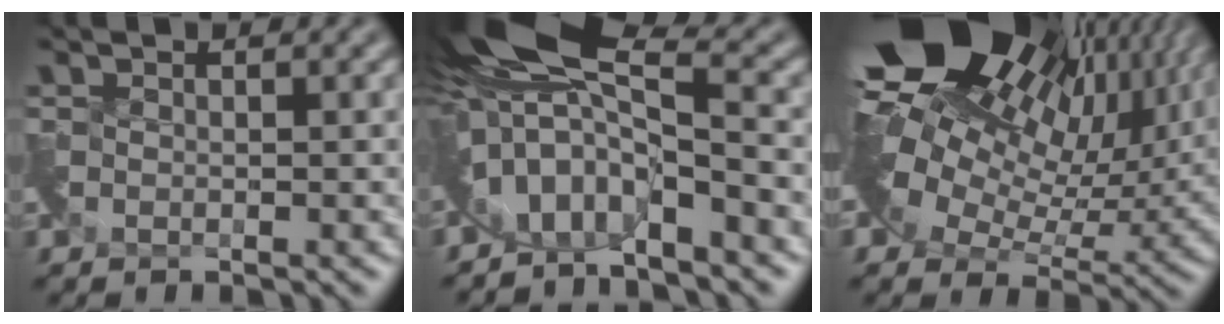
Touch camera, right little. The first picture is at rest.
{"total": 6.8, "force": [-0.5, 3.2, 5.9], "torque": [-0.100, 0.000, -0.022]}
{"total": 17.8, "force": [7.6, 10.5, 12.2], "torque": [-0.207, 0.022, 0.142]}